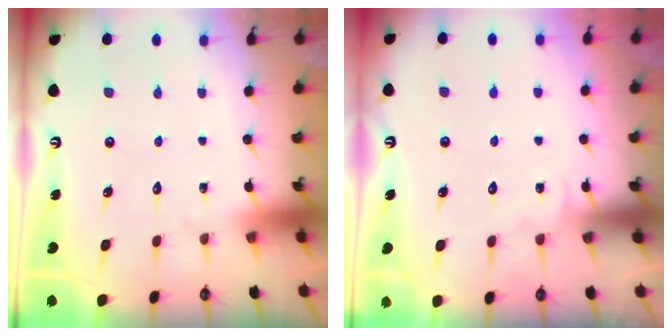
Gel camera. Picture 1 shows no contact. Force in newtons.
{"total": 2.4, "press": 2.4, "slide": 0.2}